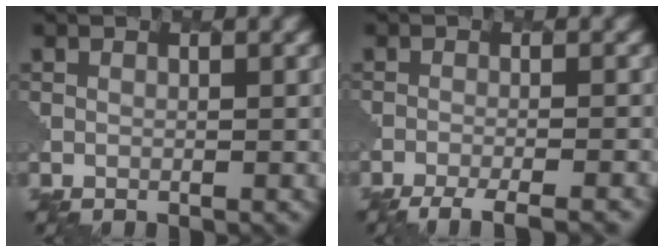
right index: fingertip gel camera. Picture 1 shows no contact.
{"total": 4.6, "force": [-3.8, 0.8, 2.6], "torque": [-0.034, -0.007, -0.066]}